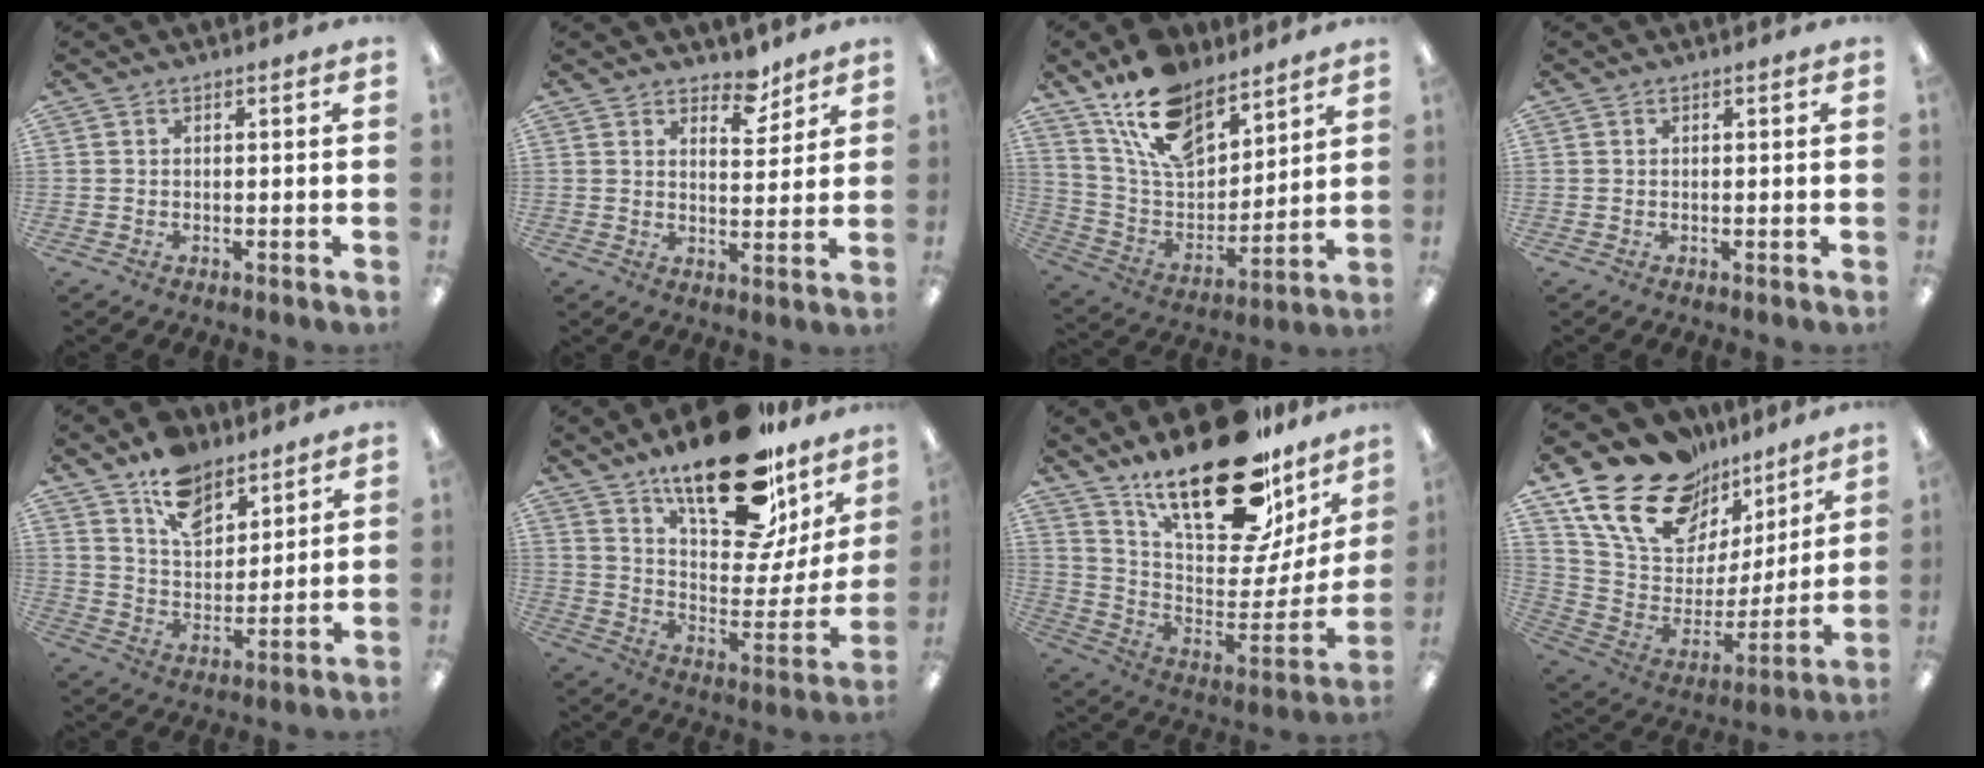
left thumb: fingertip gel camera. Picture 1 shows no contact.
{"total": 6.5, "force": [5.4, 2.9, 2.2], "torque": [-0.019, -0.036, 0.094]}
{"total": 16.9, "force": [12.5, 8.1, 7.9], "torque": [-0.156, -0.065, 0.232]}
{"total": 0.0}
{"total": 11.6, "force": [8.5, 6.3, 4.7], "torque": [-0.073, -0.048, 0.156]}
{"total": 26.8, "force": [18.6, 11.0, 15.9], "torque": [-0.219, -0.122, 0.311]}
{"total": 29.2, "force": [20.4, 11.3, 17.6], "torque": [-0.255, -0.134, 0.351]}
{"total": 20.6, "force": [14.8, 11.4, 8.8], "torque": [-0.164, -0.102, 0.273]}